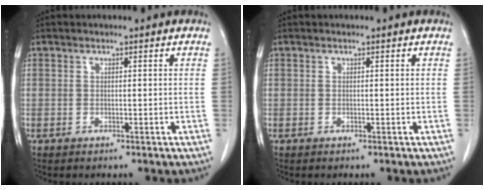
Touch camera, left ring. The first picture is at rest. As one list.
[{"total": 0.0}]